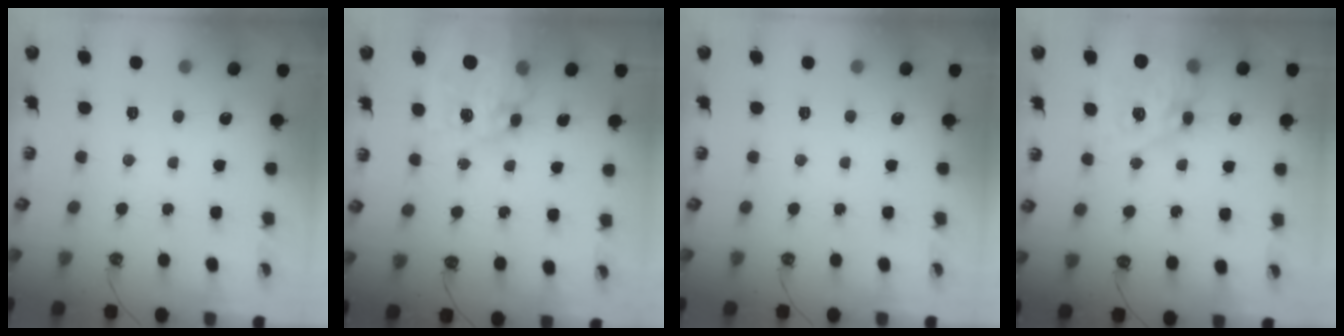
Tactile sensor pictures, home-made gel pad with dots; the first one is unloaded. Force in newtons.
{"total": 14.5, "press": 14.5, "slide": 1.3}
{"total": 0.0}
{"total": 16.0, "press": 16.0, "slide": 1.5}